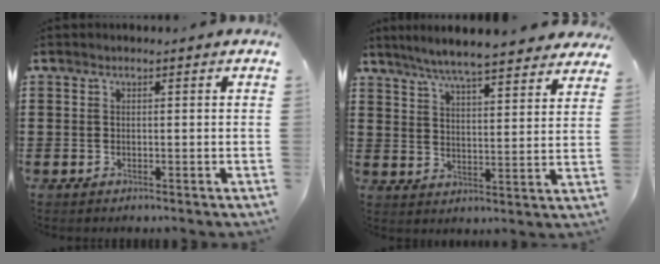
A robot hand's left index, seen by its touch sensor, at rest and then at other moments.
{"total": 6.4, "force": [5.9, -0.1, 2.4], "torque": [-0.070, -0.029, 0.103]}